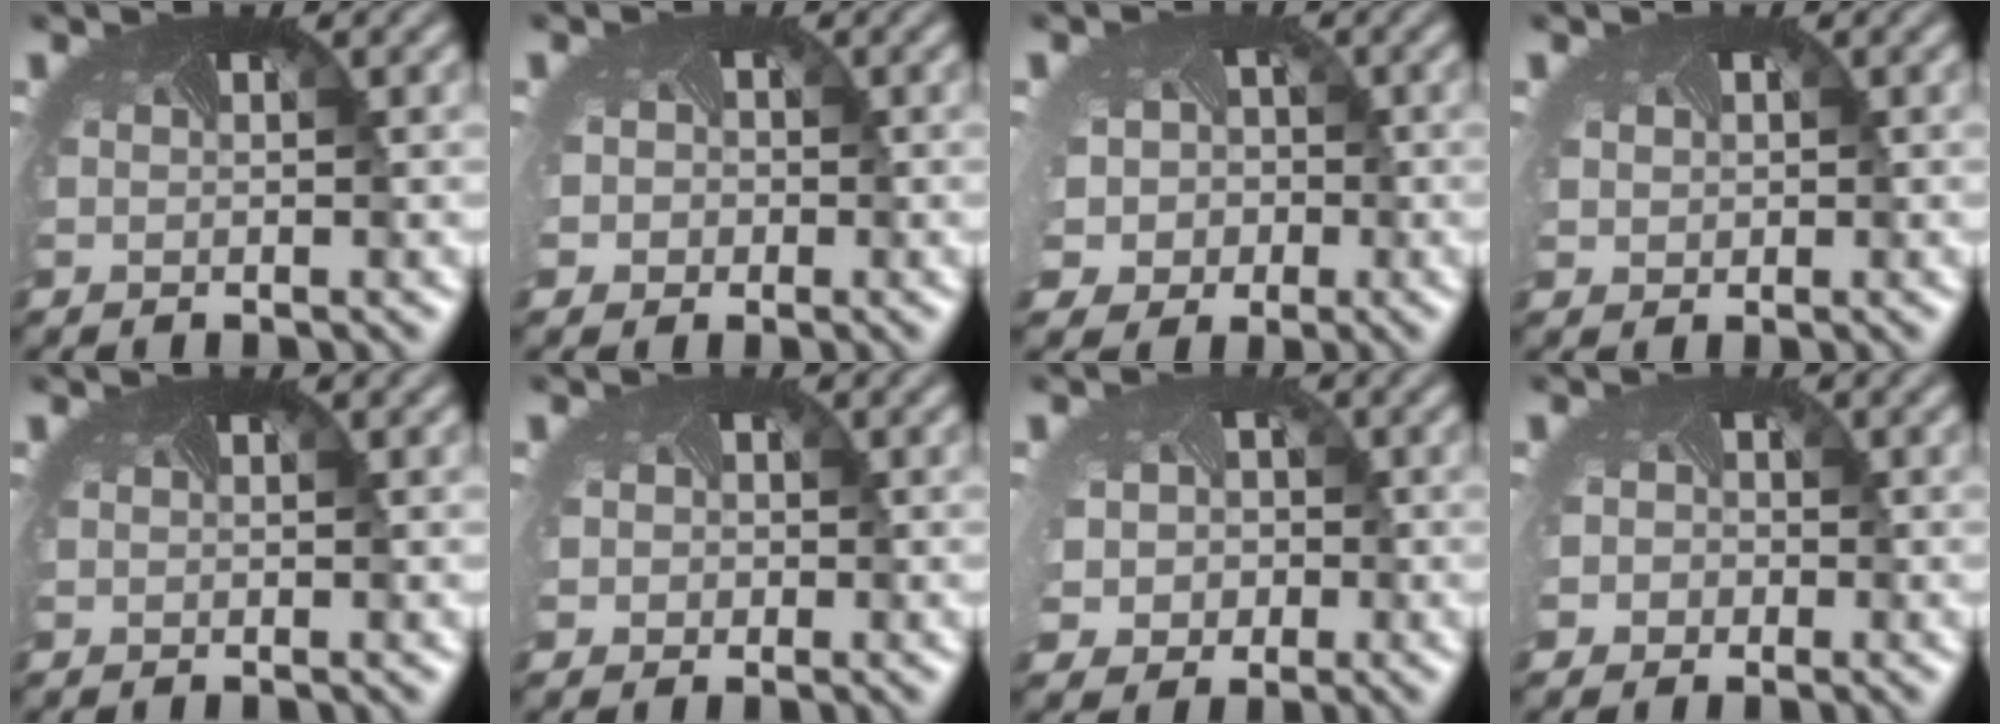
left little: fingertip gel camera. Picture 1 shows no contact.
{"total": 2.6, "force": [-0.4, 2.5, 0.9], "torque": [-0.009, -0.003, -0.015]}
{"total": 7.3, "force": [-1.3, 6.7, 2.7], "torque": [-0.063, -0.020, -0.040]}
{"total": 1.1, "force": [0.3, 1.1, -0.1], "torque": [-0.005, -0.007, 0.008]}
{"total": 0.0}
{"total": 1.9, "force": [-0.1, 1.8, 0.6], "torque": [-0.005, 0.000, -0.006]}
{"total": 5.7, "force": [-0.9, 5.2, 2.2], "torque": [-0.048, -0.014, -0.031]}
{"total": 2.5, "force": [-0.7, 2.3, 0.7], "torque": [-0.006, -0.006, -0.019]}